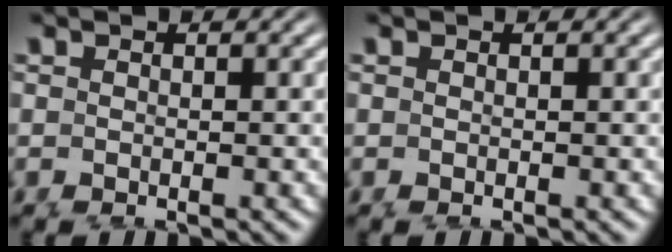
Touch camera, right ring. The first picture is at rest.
{"total": 0.0}